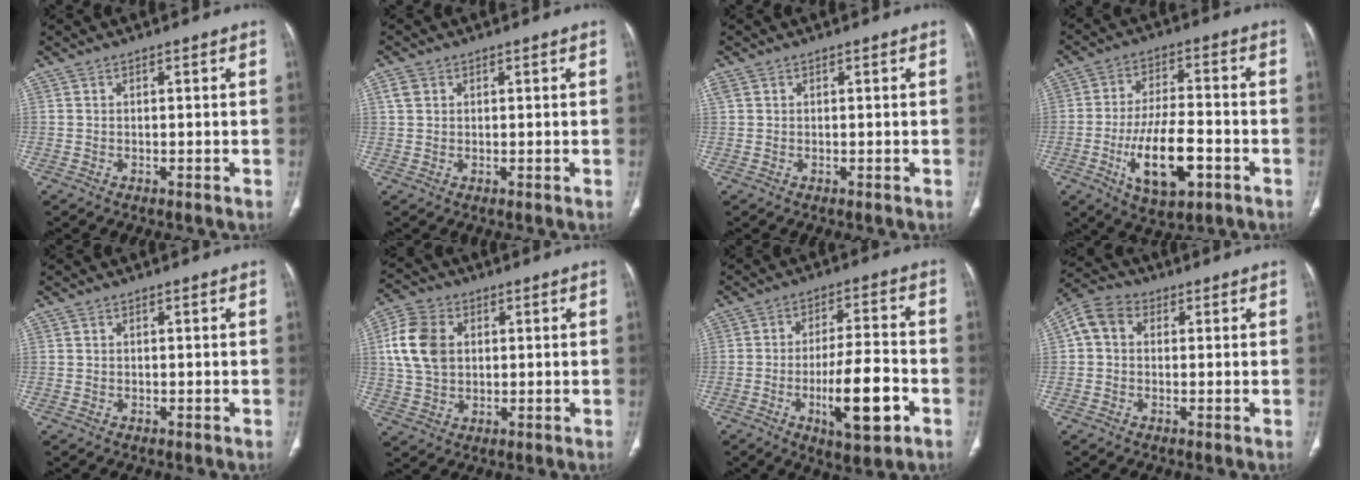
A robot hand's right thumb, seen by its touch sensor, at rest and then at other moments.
{"total": 2.4, "force": [1.0, 1.8, 1.2], "torque": [-0.023, 0.001, 0.023]}
{"total": 1.3, "force": [0.7, 0.9, 0.5], "torque": [-0.015, 0.012, 0.017]}
{"total": 13.7, "force": [-4.7, 5.9, 11.4], "torque": [-0.191, 0.018, -0.077]}
{"total": 0.0}
{"total": 11.0, "force": [2.1, 8.1, 7.1], "torque": [-0.133, 0.004, 0.040]}
{"total": 12.9, "force": [-4.5, 3.8, 11.5], "torque": [-0.179, 0.022, -0.071]}
{"total": 6.2, "force": [0.9, 5.0, 3.6], "torque": [-0.066, 0.022, 0.008]}